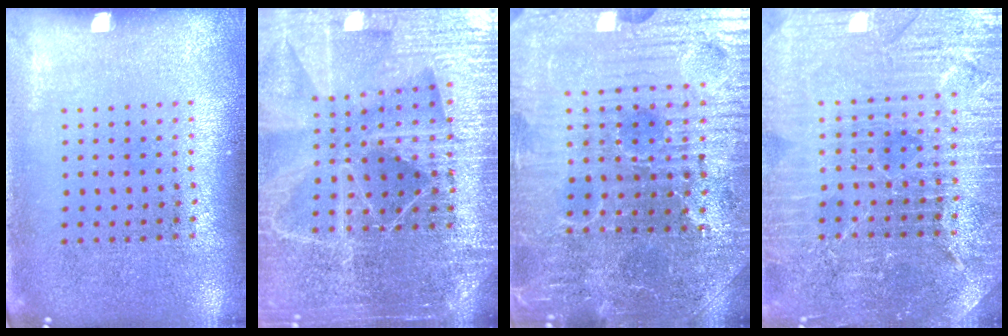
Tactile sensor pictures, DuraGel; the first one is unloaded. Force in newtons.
{"total": 5.5, "press": 4.9, "slide": 2.4}
{"total": 5.2, "press": 5.0, "slide": 1.4}
{"total": 4.4, "press": 4.1, "slide": 1.4}